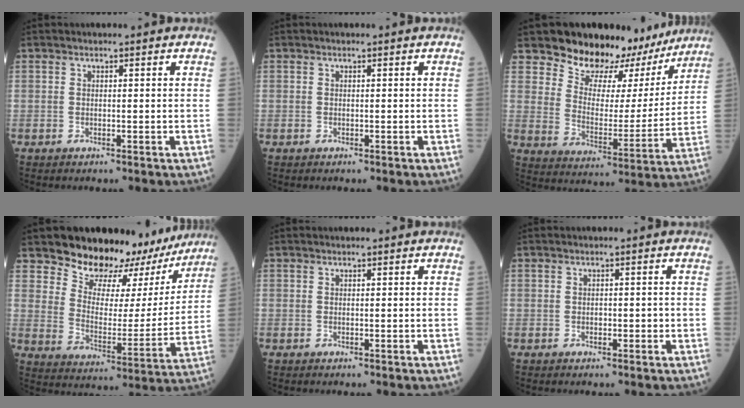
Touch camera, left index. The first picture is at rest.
{"total": 0.0}
{"total": 16.3, "force": [13.8, 7.5, 4.3], "torque": [-0.043, -0.017, 0.181]}
{"total": 18.3, "force": [15.5, 8.1, 5.5], "torque": [-0.054, -0.022, 0.197]}
{"total": 0.0}
{"total": 1.0, "force": [-0.4, 0.7, 0.6], "torque": [-0.007, 0.004, -0.006]}